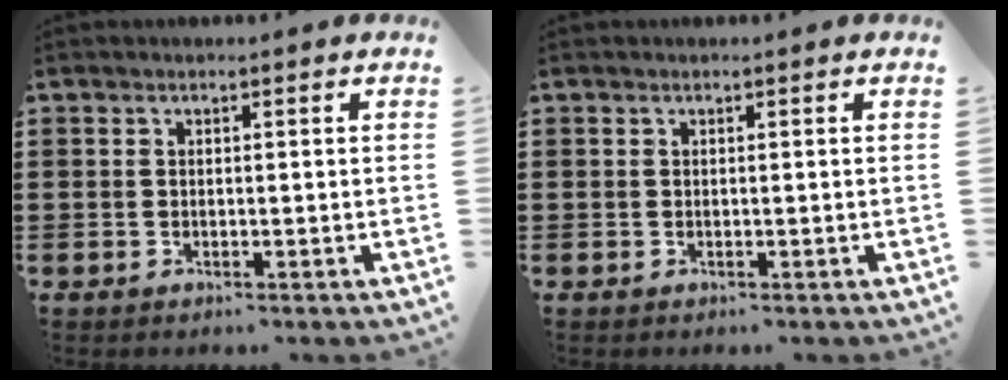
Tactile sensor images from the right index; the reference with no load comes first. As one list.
[{"total": 0.0}]